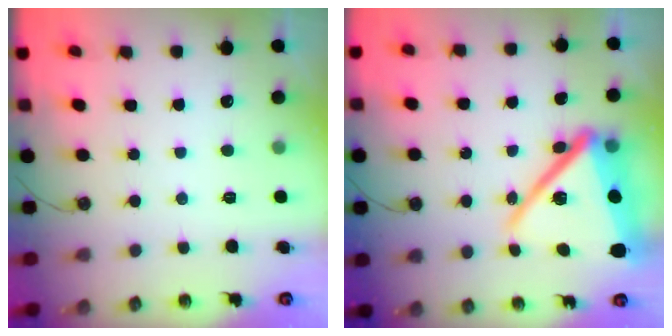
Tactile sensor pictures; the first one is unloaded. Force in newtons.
{"total": 22.8, "press": 22.8, "slide": 1.8}